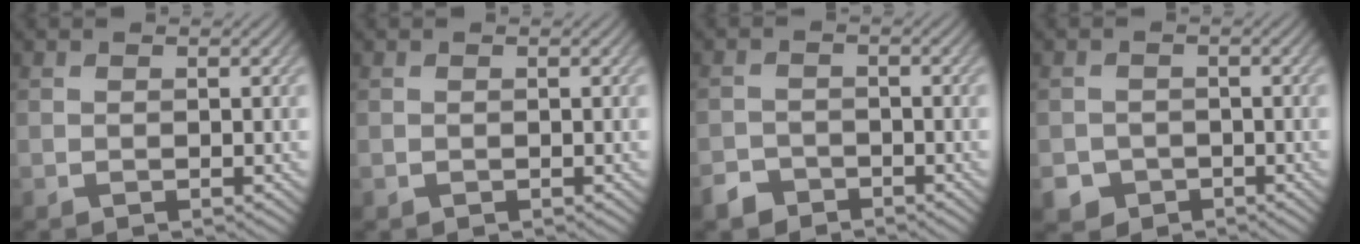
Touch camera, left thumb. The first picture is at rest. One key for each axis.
{"total": 0.0}
{"total": 2.7, "fx": -2.1, "fy": 1.6, "fz": 0.6, "tx": -0.011, "ty": -0.002, "tz": -0.046}
{"total": 3.4, "fx": -1.9, "fy": 2.7, "fz": 0.6, "tx": -0.010, "ty": -0.005, "tz": -0.035}